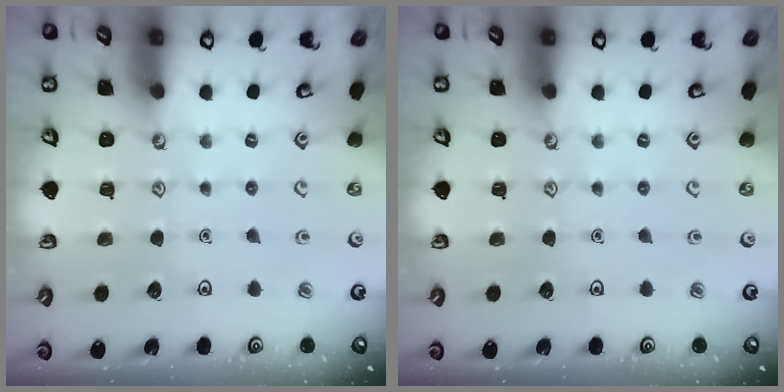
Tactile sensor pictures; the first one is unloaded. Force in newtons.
{"total": 0.0}